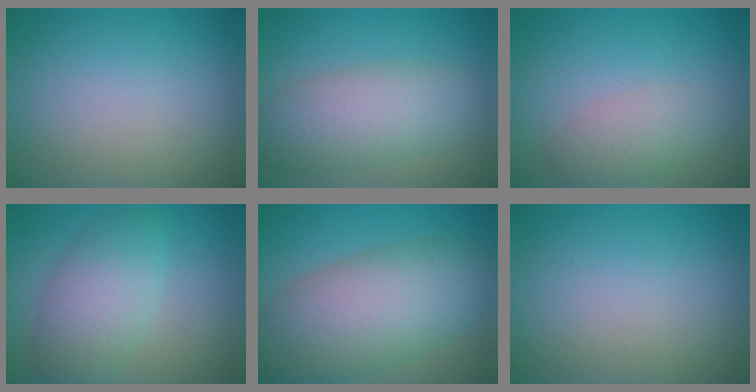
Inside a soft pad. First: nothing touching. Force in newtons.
{"total": 5.7, "press": 5.7, "slide": 0.3}
{"total": 2.8, "press": 2.8, "slide": 0.1}
{"total": 5.3, "press": 5.3, "slide": 0.2}
{"total": 9.9, "press": 9.9, "slide": 0.6}
{"total": 0.0}